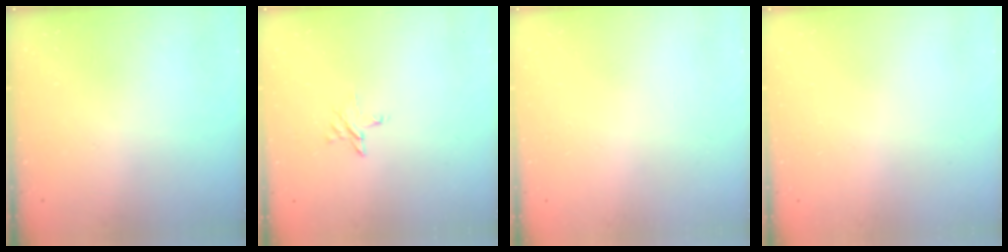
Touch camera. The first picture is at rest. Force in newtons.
{"total": 3.9, "press": 3.8, "slide": 0.4}
{"total": 0.0}
{"total": 0.0}